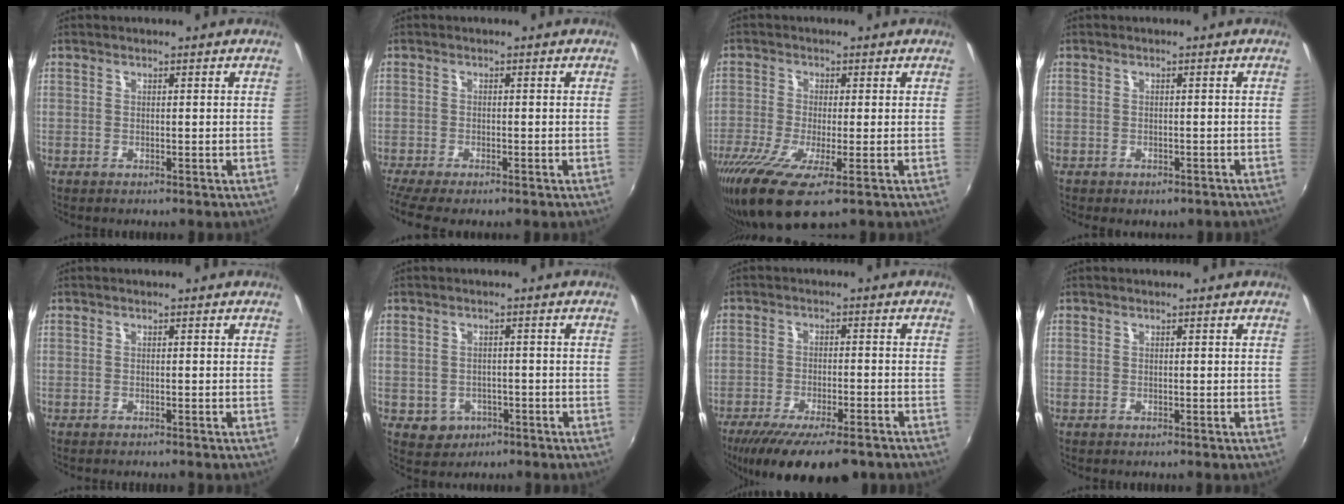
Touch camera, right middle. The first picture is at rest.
{"total": 4.9, "force": [-4.0, 0.6, 2.7], "torque": [-0.065, -0.029, -0.071]}
{"total": 10.9, "force": [-6.1, 2.1, 8.7], "torque": [-0.191, -0.049, -0.115]}
{"total": 3.7, "force": [-2.8, 1.7, 1.7], "torque": [-0.033, -0.017, -0.032]}
{"total": 0.9, "force": [-0.8, 0.1, 0.3], "torque": [-0.006, -0.006, -0.014]}
{"total": 4.7, "force": [-1.8, 4.2, 1.2], "torque": [-0.036, 0.002, -0.017]}
{"total": 16.1, "force": [-12.0, 4.8, 9.7], "torque": [-0.190, -0.048, -0.183]}
{"total": 0.0}